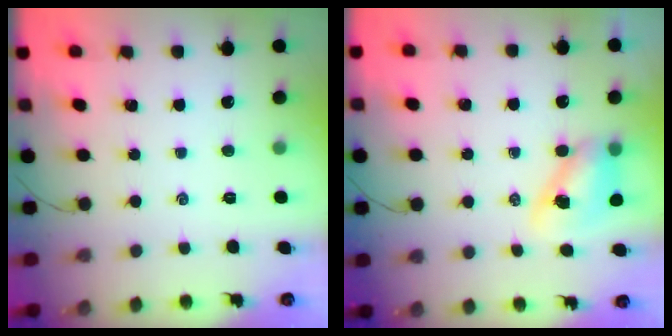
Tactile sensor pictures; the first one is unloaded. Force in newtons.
{"total": 8.6, "press": 8.5, "slide": 1.4}